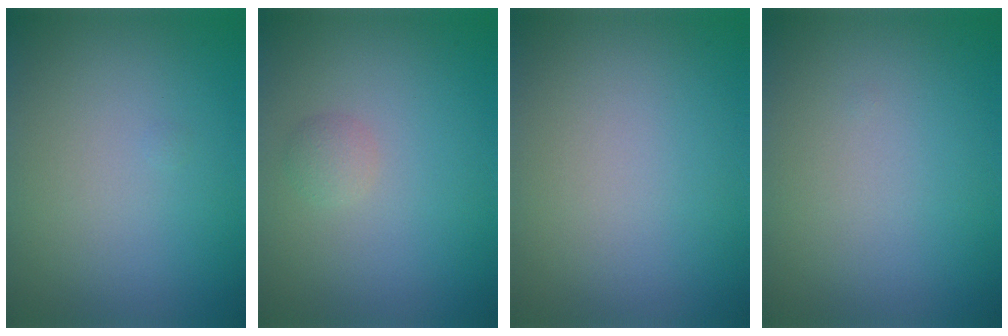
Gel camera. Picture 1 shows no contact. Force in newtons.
{"total": 1.1, "press": 1.1, "slide": 0.1}
{"total": 0.0}
{"total": 0.0}